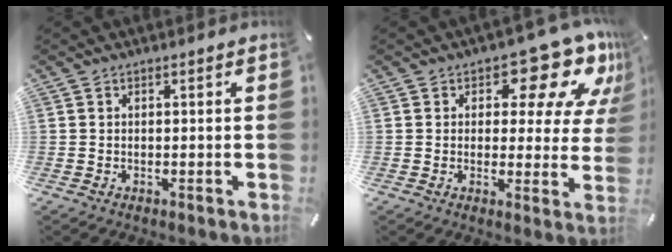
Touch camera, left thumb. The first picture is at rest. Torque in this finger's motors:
{"motor_torque": [1.65, 1.56, 0.97, -1.01, 0.22]}